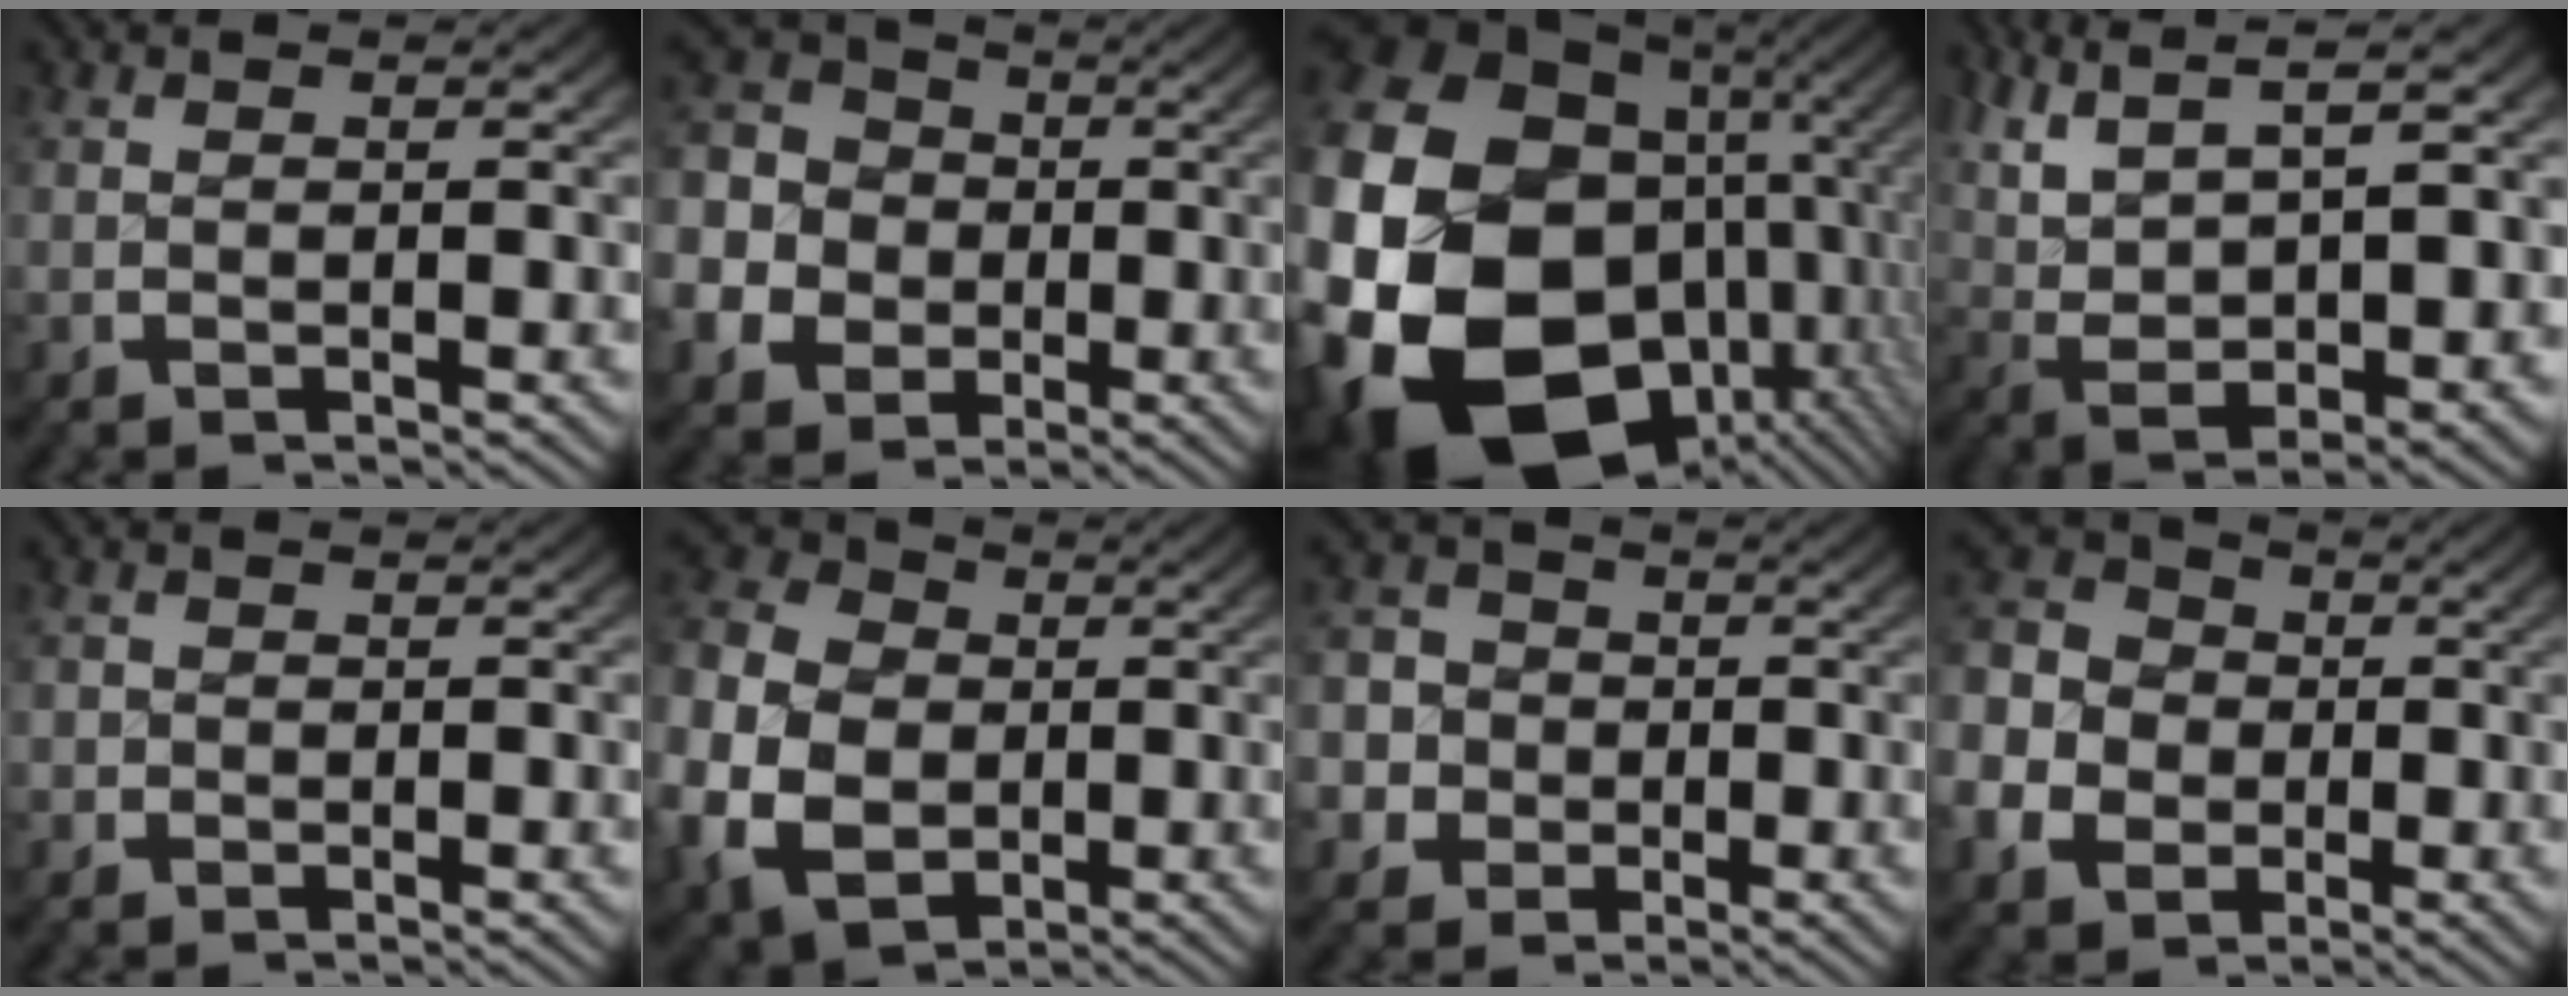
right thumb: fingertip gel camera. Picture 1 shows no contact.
{"total": 13.6, "force": [0.3, 11.7, 6.8], "torque": [-0.159, -0.033, 0.004]}
{"total": 30.2, "force": [-5.3, 22.0, 19.9], "torque": [-0.401, -0.097, -0.047]}
{"total": 12.4, "force": [2.0, 8.3, 9.0], "torque": [-0.204, -0.035, 0.050]}
{"total": 0.7, "force": [-0.2, 0.7, -0.1], "torque": [0.006, -0.001, -0.008]}
{"total": 13.9, "force": [-0.6, 10.8, 8.6], "torque": [-0.194, -0.035, 0.003]}
{"total": 9.6, "force": [-1.7, 8.8, 3.4], "torque": [-0.084, -0.029, -0.030]}
{"total": 12.0, "force": [0.9, 10.0, 6.6], "torque": [-0.146, -0.016, 0.012]}